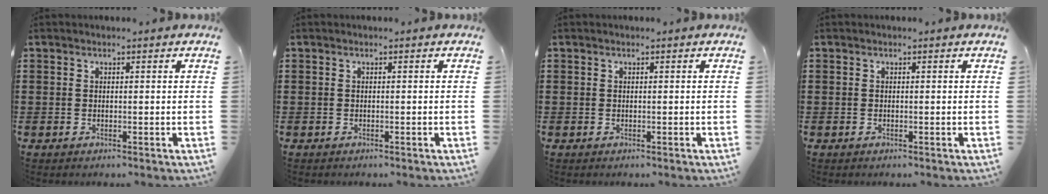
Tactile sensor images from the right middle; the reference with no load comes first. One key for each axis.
{"total": 0.0}
{"total": 0.0}
{"total": 0.0}